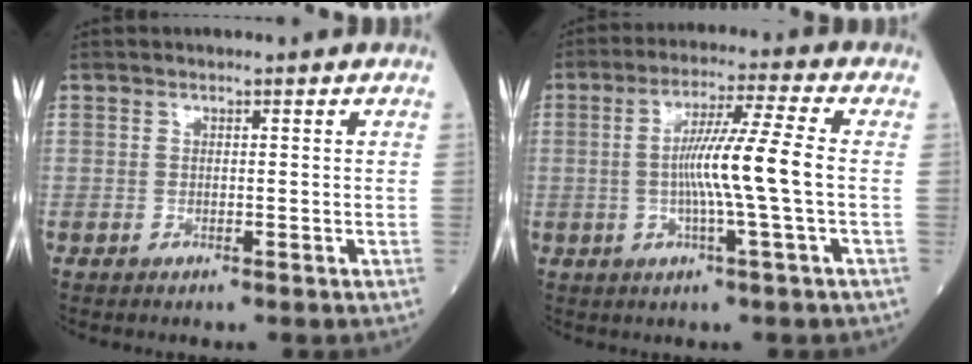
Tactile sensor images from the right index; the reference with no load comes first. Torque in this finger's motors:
{"motor_torque": [1.58, -0.15, 0.74, 0.21]}